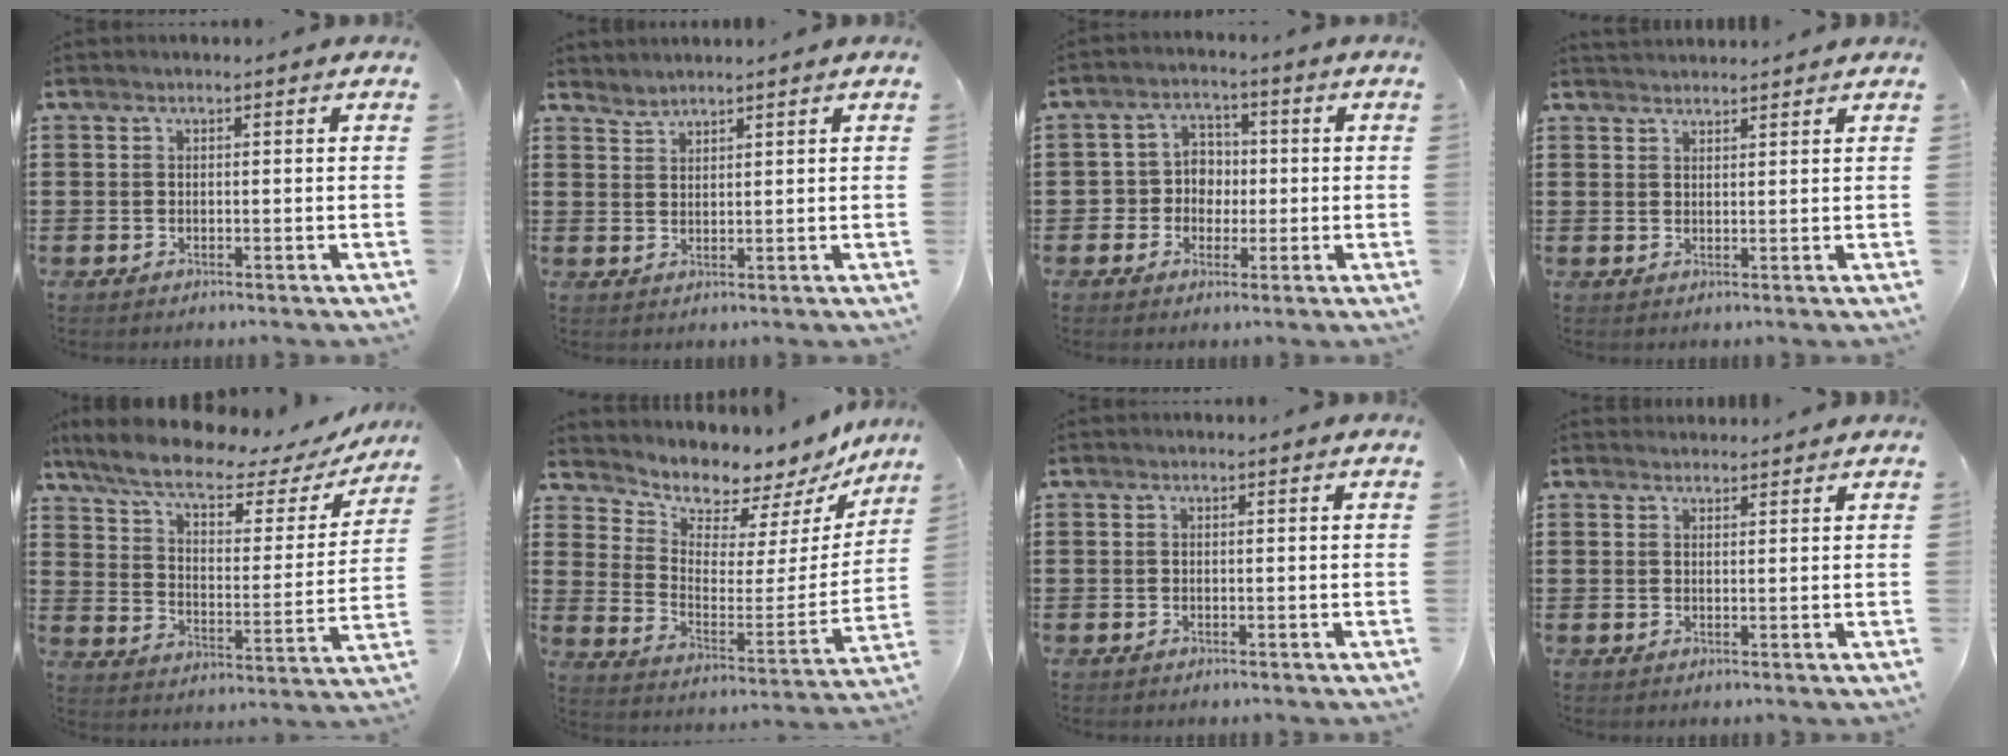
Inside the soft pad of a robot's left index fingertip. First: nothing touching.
{"total": 1.6, "force": [1.5, 0.0, -0.4], "torque": [0.002, 0.002, 0.032]}
{"total": 4.5, "force": [-0.7, 4.3, 1.3], "torque": [-0.045, 0.014, -0.018]}
{"total": 1.7, "force": [1.7, 0.0, -0.1], "torque": [-0.003, 0.001, 0.033]}
{"total": 9.5, "force": [7.2, 2.3, 5.8], "torque": [-0.131, -0.037, 0.122]}
{"total": 6.7, "force": [6.4, 2.0, -0.1], "torque": [-0.029, -0.069, 0.105]}
{"total": 0.0}
{"total": 1.5, "force": [1.5, 0.3, 0.0], "torque": [-0.003, 0.003, 0.030]}